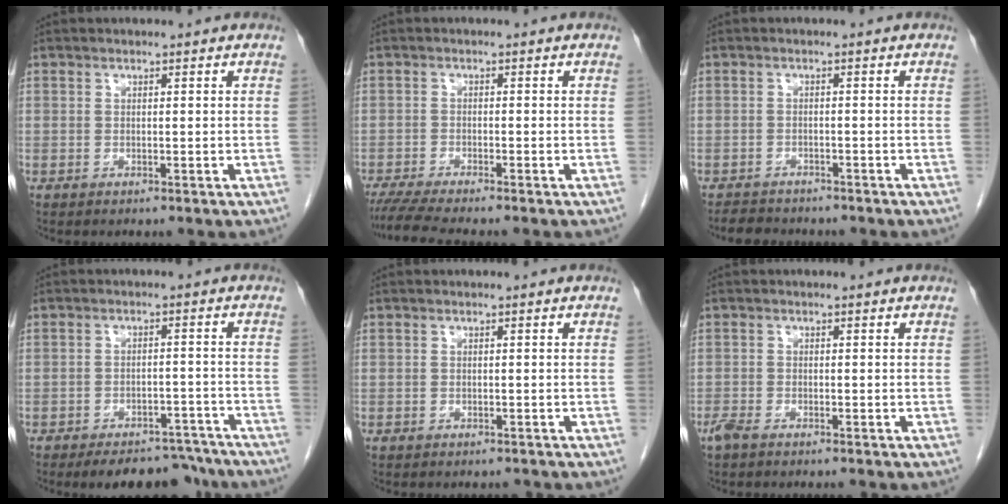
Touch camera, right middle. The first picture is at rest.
{"total": 6.0, "force": [-5.2, -0.6, 2.9], "torque": [-0.045, -0.019, -0.088]}
{"total": 4.3, "force": [-3.9, 1.5, 0.8], "torque": [-0.016, -0.007, -0.058]}
{"total": 10.4, "force": [-9.1, 4.0, 3.2], "torque": [-0.026, 0.011, -0.117]}
{"total": 1.2, "force": [-1.1, 0.5, 0.1], "torque": [-0.003, 0.001, -0.015]}
{"total": 2.7, "force": [-2.2, 0.6, 1.5], "torque": [-0.028, -0.005, -0.038]}